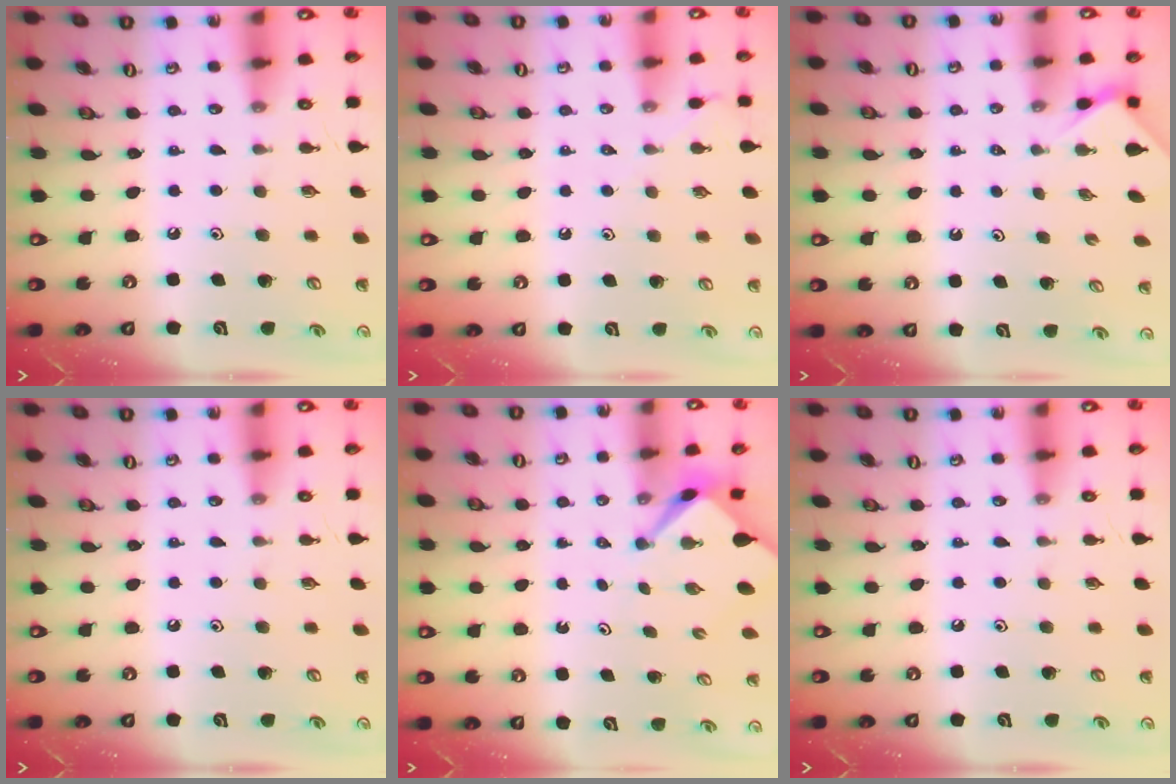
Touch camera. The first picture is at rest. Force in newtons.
{"total": 3.1, "press": 3.1, "slide": 0.5}
{"total": 1.9, "press": 1.9, "slide": 0.3}
{"total": 0.0}
{"total": 2.2, "press": 2.2, "slide": 0.2}
{"total": 0.0}